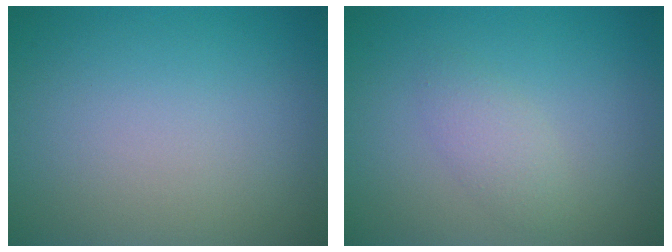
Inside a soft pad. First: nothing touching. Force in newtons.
{"total": 1.7, "press": 1.7, "slide": 0.1}